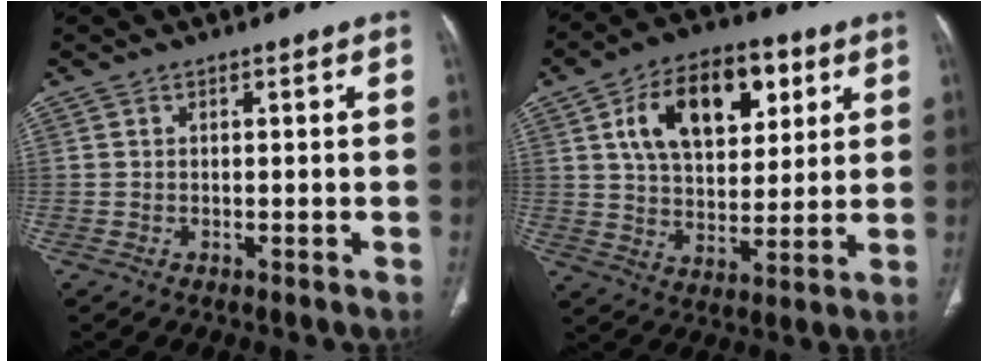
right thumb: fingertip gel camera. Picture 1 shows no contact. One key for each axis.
{"total": 17.9, "fx": 6.7, "fy": 10.6, "fz": 12.8, "tx": -0.167, "ty": -0.007, "tz": 0.111}